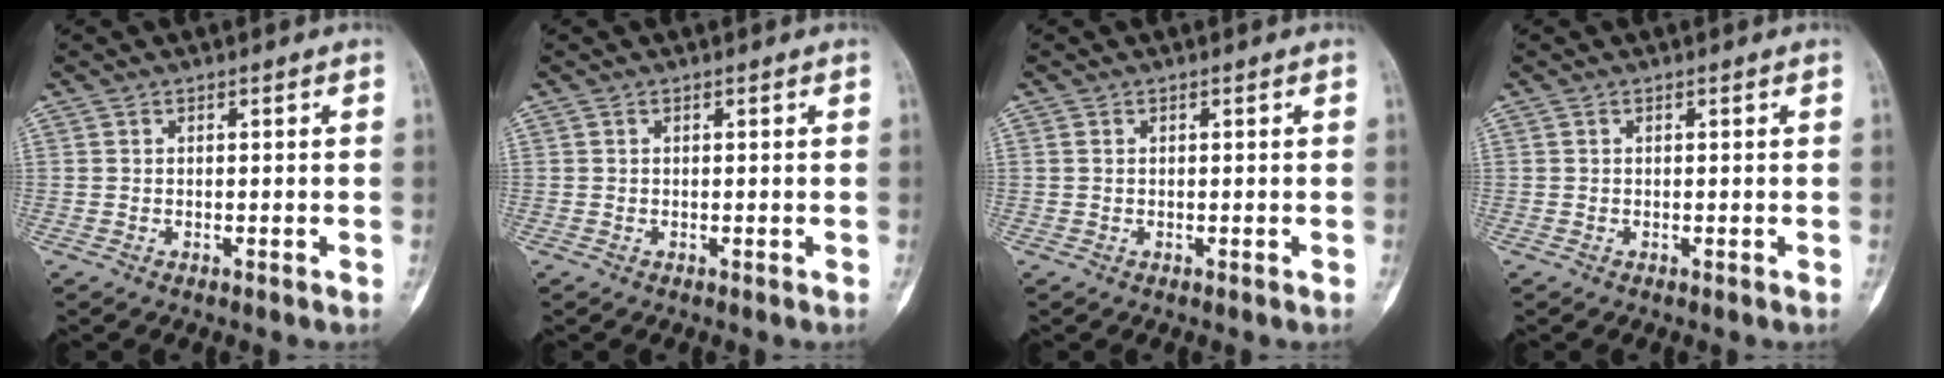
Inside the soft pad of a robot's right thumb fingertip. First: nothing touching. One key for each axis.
{"total": 0.0}
{"total": 0.0}
{"total": 0.0}